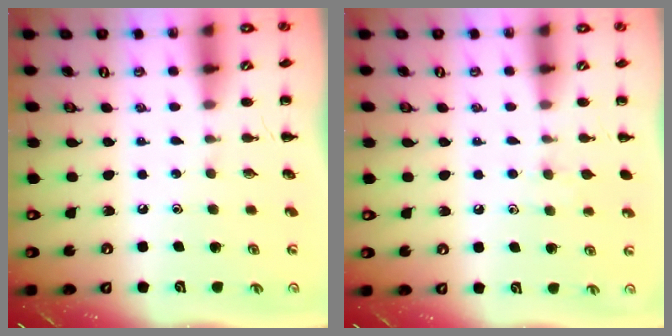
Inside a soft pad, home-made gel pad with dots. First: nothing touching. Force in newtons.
{"total": 5.0, "press": 4.6, "slide": 1.9}